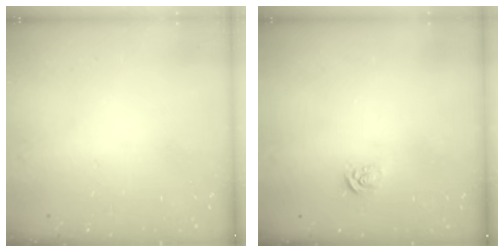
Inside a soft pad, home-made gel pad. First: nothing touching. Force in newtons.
{"total": 3.8, "press": 3.8, "slide": 0.4}